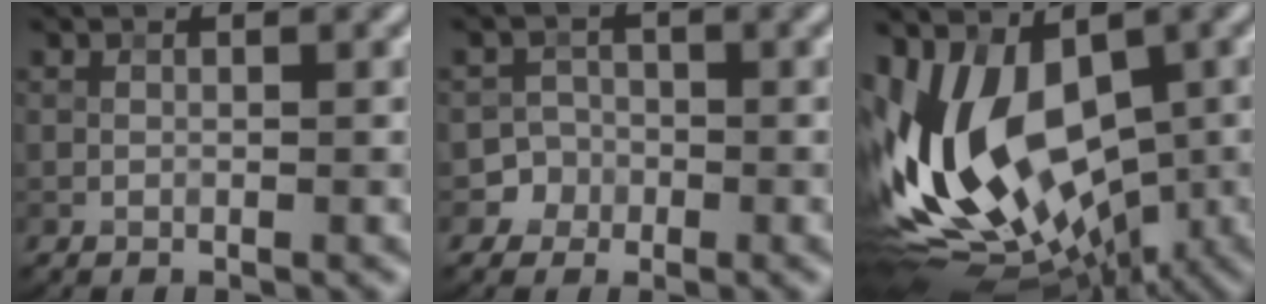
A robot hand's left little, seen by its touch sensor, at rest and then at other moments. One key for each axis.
{"total": 2.9, "fx": -1.7, "fy": 2.3, "fz": -0.6, "tx": 0.043, "ty": 0.002, "tz": -0.034}
{"total": 14.5, "fx": -0.4, "fy": 8.9, "fz": 11.4, "tx": -0.213, "ty": -0.009, "tz": -0.028}